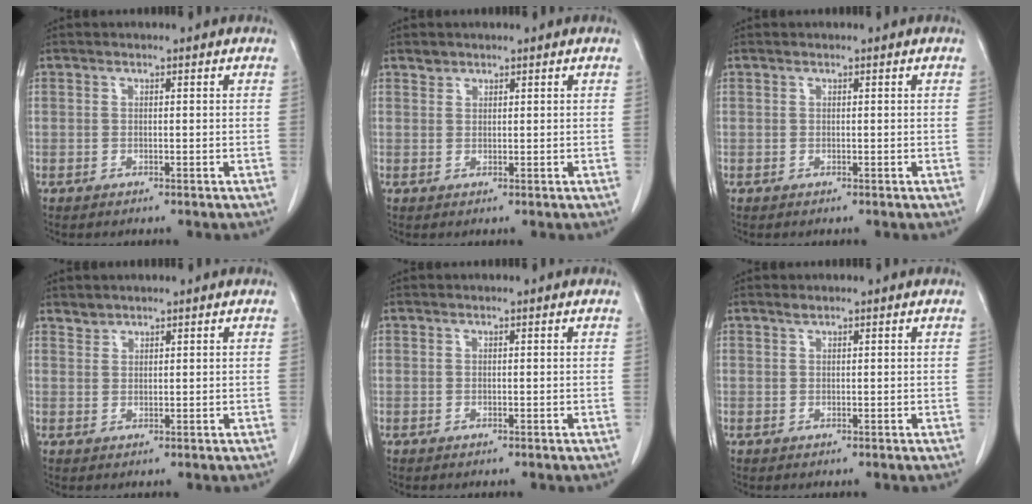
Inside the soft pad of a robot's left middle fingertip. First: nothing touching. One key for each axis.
{"total": 1.0, "fx": 0.9, "fy": 0.5, "fz": 0.0, "tx": 0.005, "ty": 0.000, "tz": 0.013}
{"total": 0.0}
{"total": 1.2, "fx": 1.2, "fy": 0.4, "fz": -0.2, "tx": 0.005, "ty": 0.000, "tz": 0.022}
{"total": 0.0}
{"total": 0.6, "fx": 0.5, "fy": 0.0, "fz": 0.2, "tx": -0.009, "ty": -0.001, "tz": 0.012}